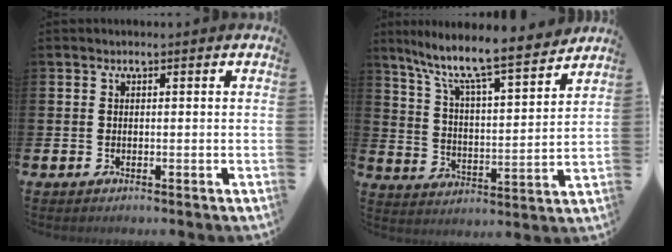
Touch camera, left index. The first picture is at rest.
{"total": 9.1, "force": [8.1, 0.7, 4.2], "torque": [-0.112, -0.063, 0.129]}